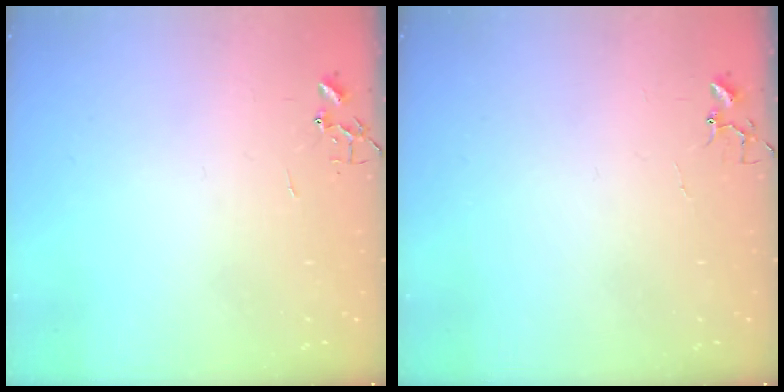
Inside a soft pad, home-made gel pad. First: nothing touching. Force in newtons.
{"total": 4.0, "press": 4.0, "slide": 0.3}